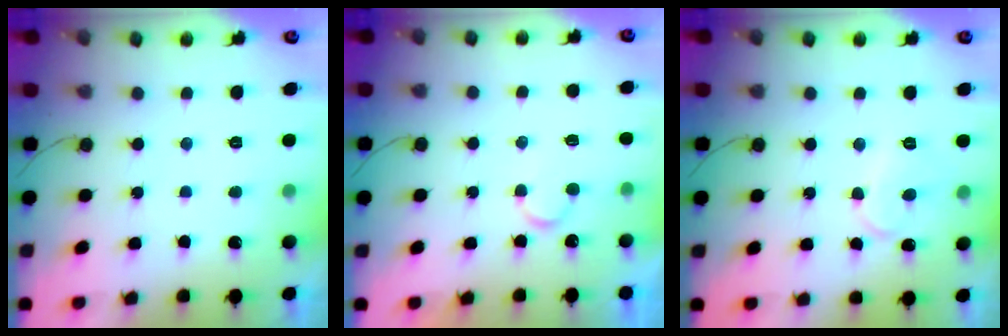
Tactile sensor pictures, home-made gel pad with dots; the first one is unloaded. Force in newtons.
{"total": 5.9, "press": 5.9, "slide": 0.4}
{"total": 8.3, "press": 8.2, "slide": 0.6}